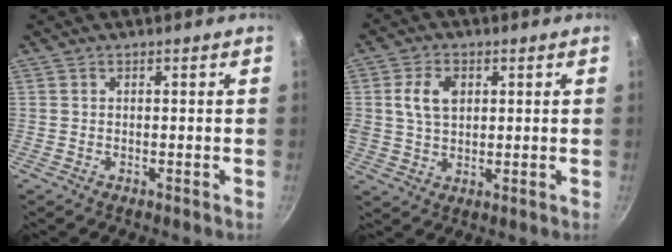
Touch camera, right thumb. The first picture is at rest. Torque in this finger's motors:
{"motor_torque": [1.77, 1.95, 0.82, -0.48, 0.46]}